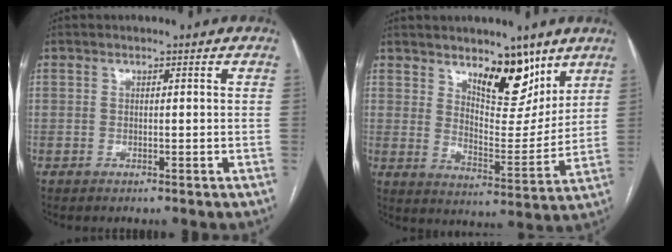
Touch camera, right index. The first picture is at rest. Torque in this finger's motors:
{"motor_torque": [-0.02, 0.38, 0.18, 0.03]}